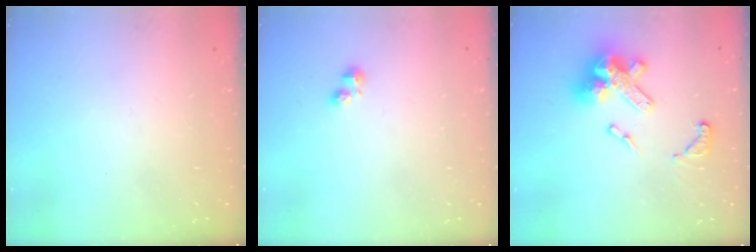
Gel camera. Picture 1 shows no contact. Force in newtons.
{"total": 2.1, "press": 2.1, "slide": 0.3}
{"total": 16.9, "press": 16.8, "slide": 1.8}